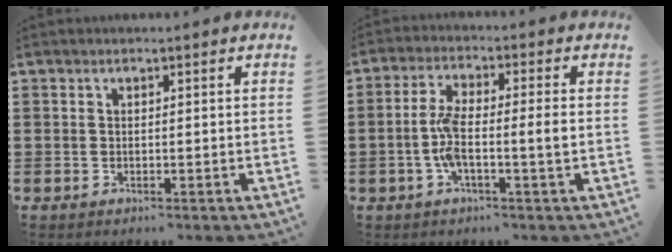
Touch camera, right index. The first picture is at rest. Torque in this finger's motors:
{"motor_torque": [1.47, -0.66, 0.81, 0.17]}